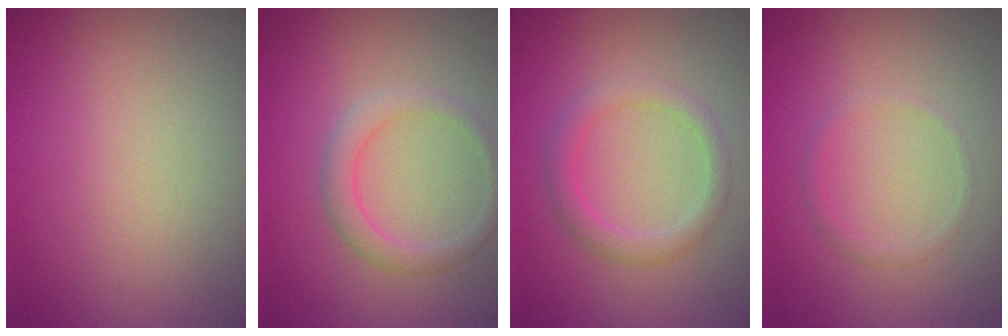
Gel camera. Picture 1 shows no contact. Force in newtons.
{"total": 2.4, "press": 2.4, "slide": 0.1}
{"total": 2.4, "press": 2.4, "slide": 0.1}
{"total": 0.9, "press": 0.9, "slide": 0.1}